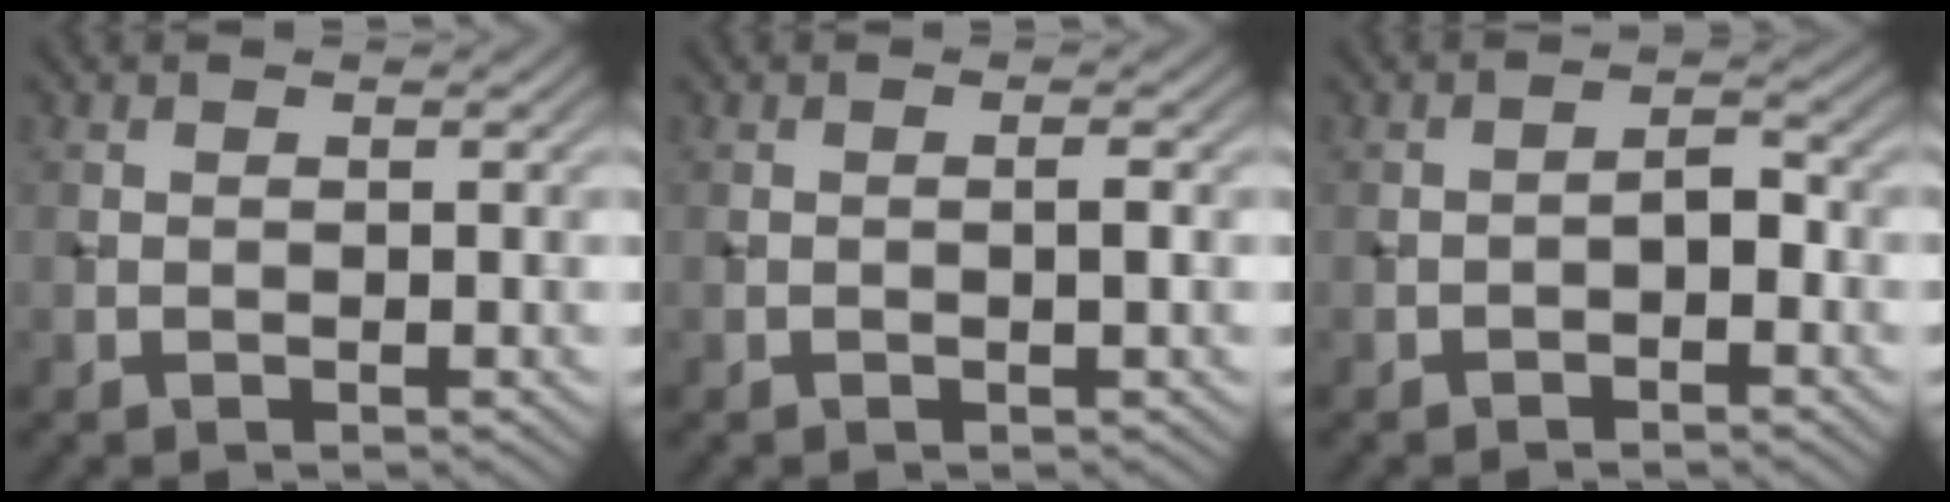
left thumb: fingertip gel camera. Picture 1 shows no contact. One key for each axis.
{"total": 0.9, "fx": -0.1, "fy": 0.0, "fz": 0.9, "tx": -0.017, "ty": 0.001, "tz": -0.004}
{"total": 2.1, "fx": -1.1, "fy": 0.9, "fz": 1.6, "tx": -0.023, "ty": 0.008, "tz": -0.024}